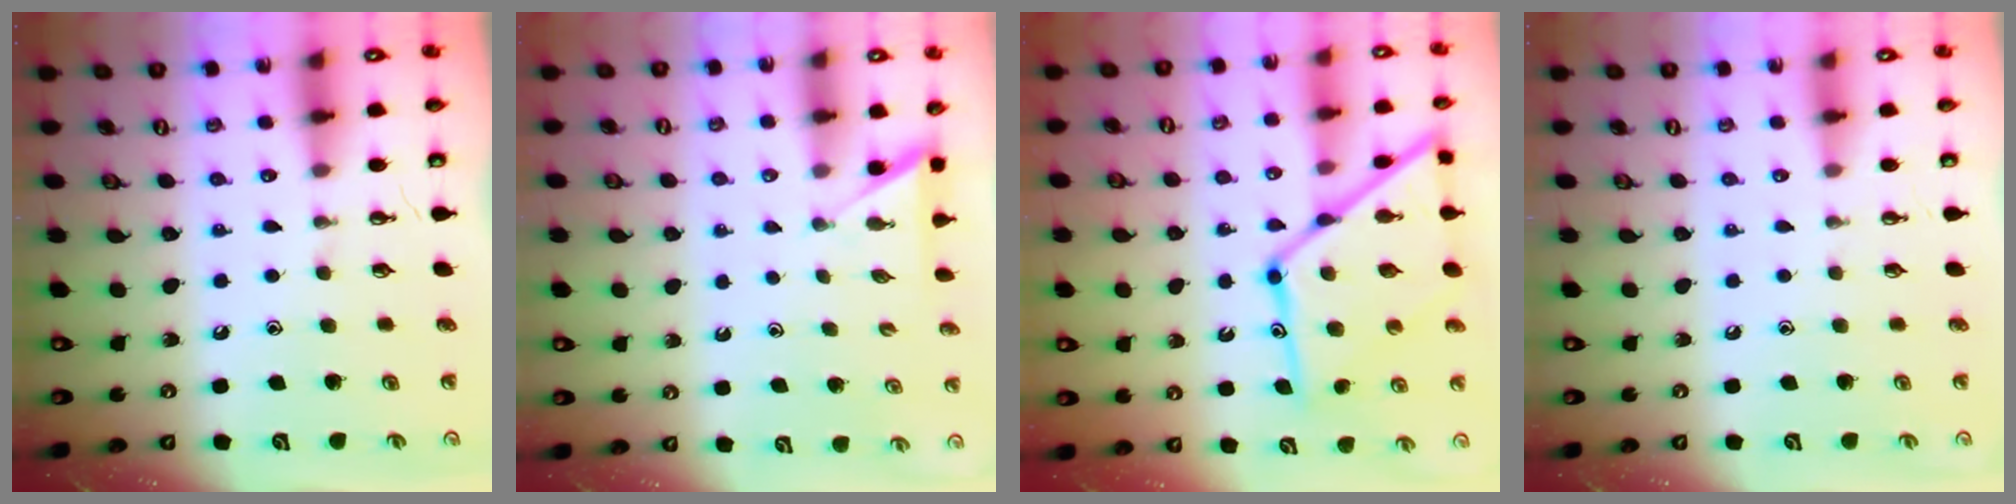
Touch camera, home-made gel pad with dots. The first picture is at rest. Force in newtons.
{"total": 2.5, "press": 2.5, "slide": 0.2}
{"total": 20.0, "press": 20.0, "slide": 1.6}
{"total": 0.0}